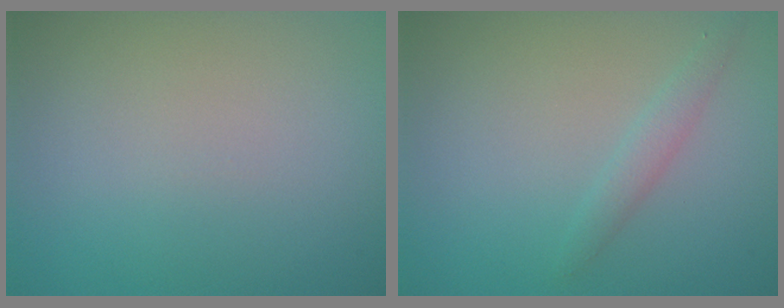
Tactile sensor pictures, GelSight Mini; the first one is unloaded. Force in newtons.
{"total": 1.4, "press": 1.4, "slide": 0.0}